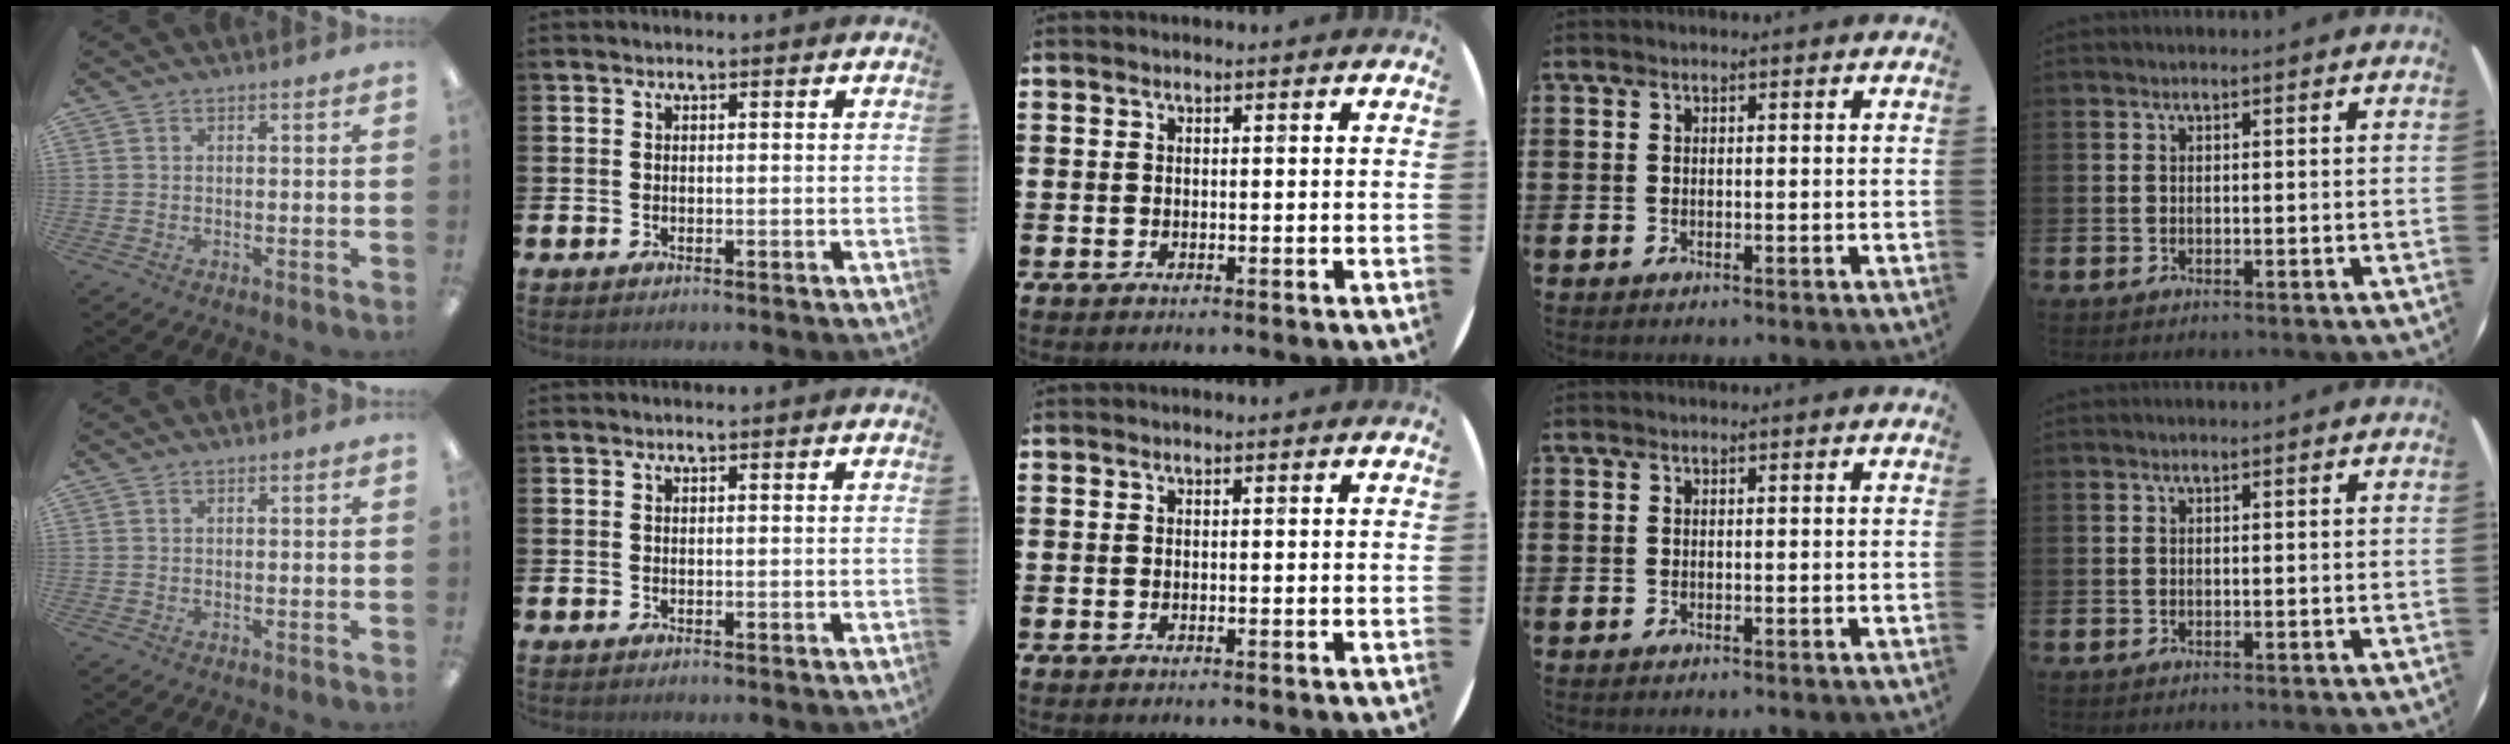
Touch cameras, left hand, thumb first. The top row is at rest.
{}